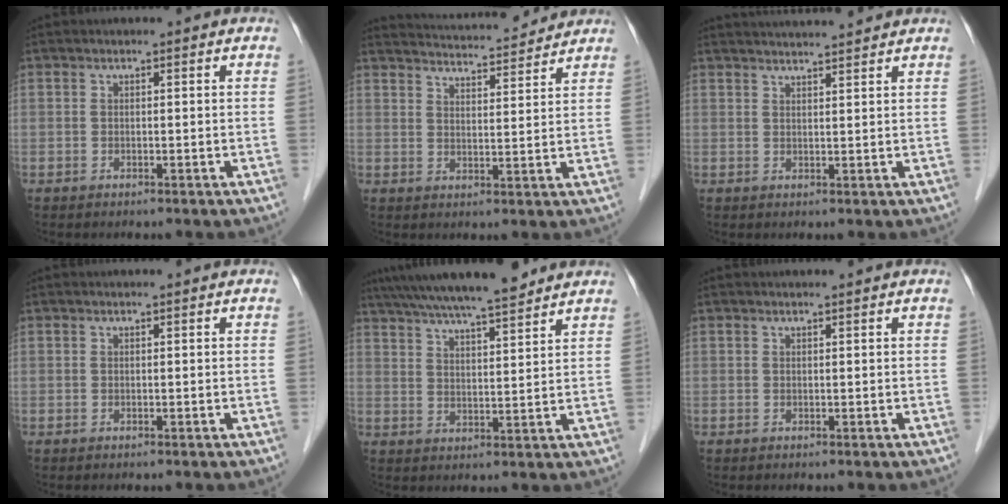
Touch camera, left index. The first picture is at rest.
{"total": 11.9, "force": [11.5, 1.0, 2.9], "torque": [-0.050, 0.015, 0.162]}
{"total": 7.8, "force": [7.5, -0.2, 2.4], "torque": [-0.038, 0.026, 0.104]}
{"total": 0.0}
{"total": 15.0, "force": [13.0, 1.2, 7.4], "torque": [-0.127, 0.026, 0.204]}
{"total": 0.8, "force": [0.7, -0.1, 0.3], "torque": [-0.007, 0.005, 0.015]}